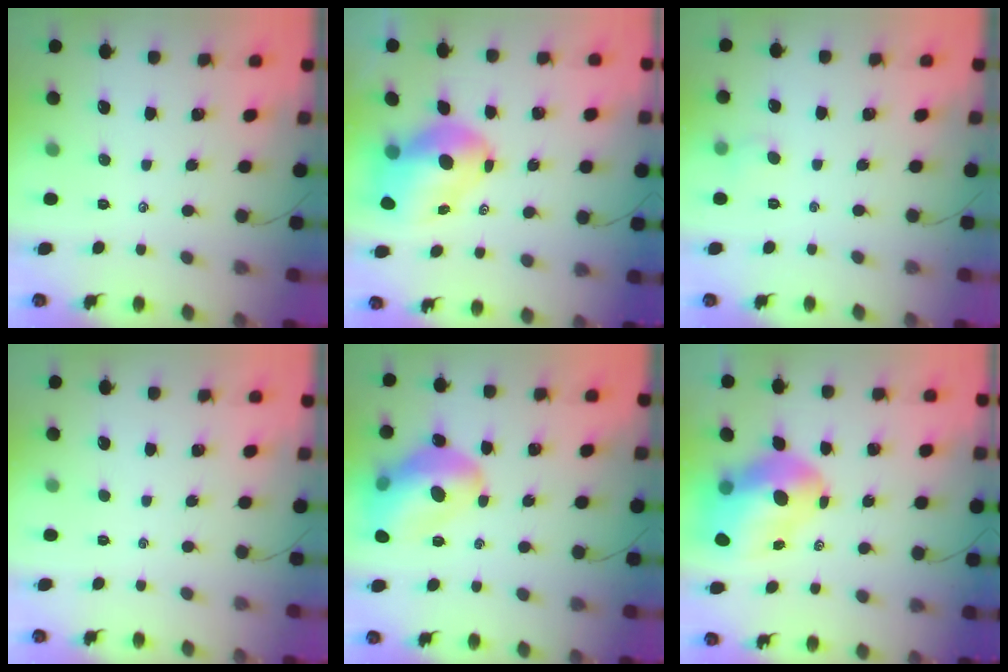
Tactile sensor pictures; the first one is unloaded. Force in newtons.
{"total": 10.7, "press": 10.2, "slide": 3.1}
{"total": 3.7, "press": 3.5, "slide": 1.2}
{"total": 0.0}
{"total": 16.4, "press": 16.2, "slide": 2.3}
{"total": 14.5, "press": 13.9, "slide": 4.1}